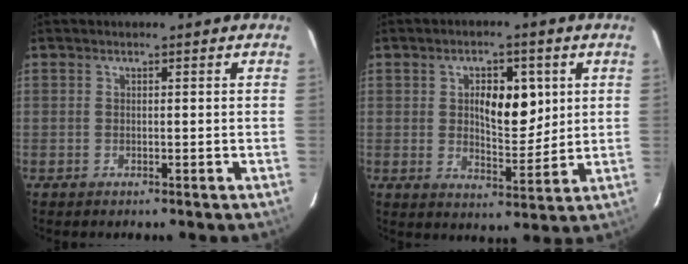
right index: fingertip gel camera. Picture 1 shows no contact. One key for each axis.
{"total": 8.1, "fx": 2.1, "fy": 3.7, "fz": 6.9, "tx": -0.106, "ty": 0.005, "tz": 0.041}